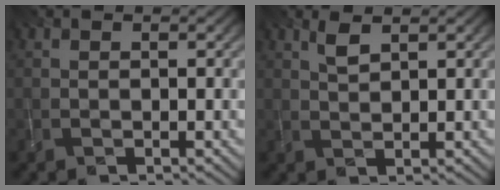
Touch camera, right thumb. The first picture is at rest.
{"total": 1.9, "force": [1.3, 0.5, 1.3], "torque": [-0.035, 0.001, 0.027]}